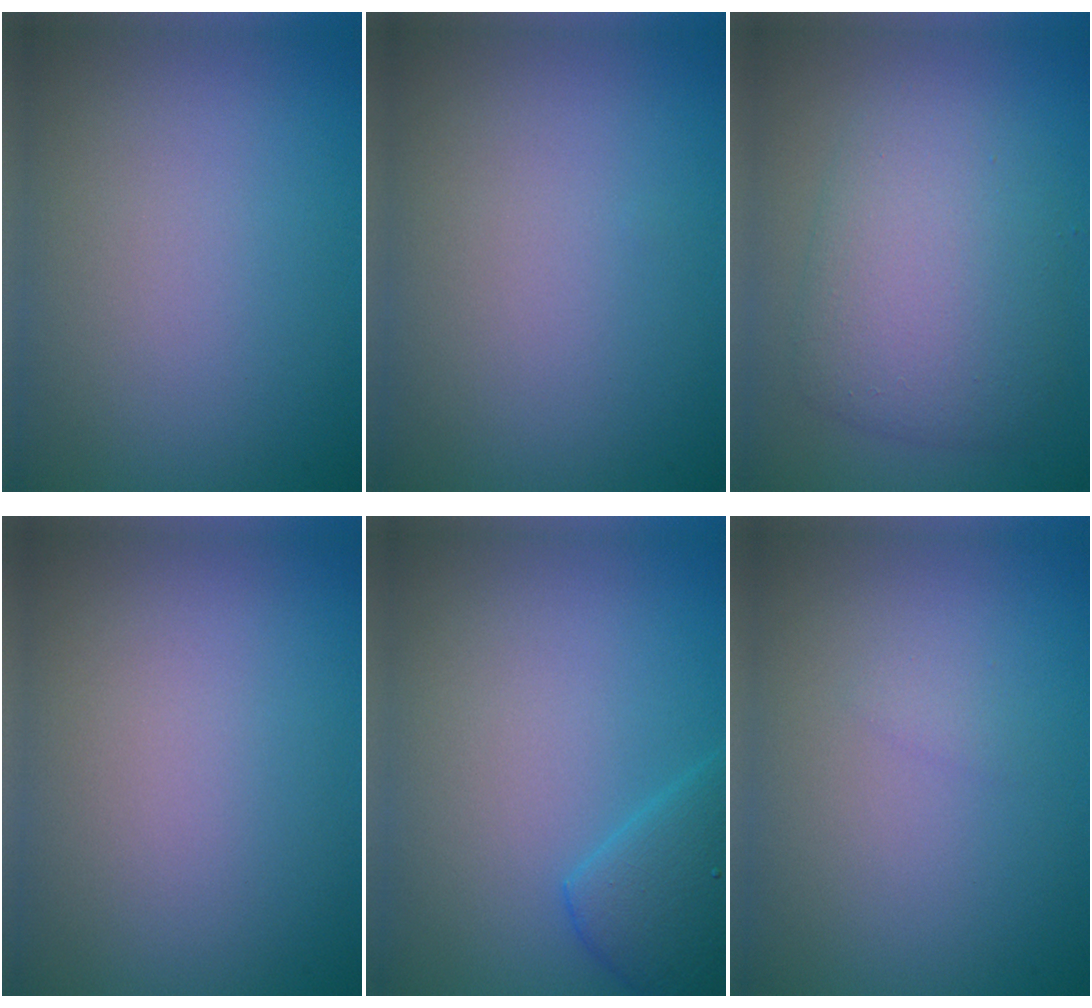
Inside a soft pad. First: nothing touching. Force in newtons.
{"total": 0.0}
{"total": 5.4, "press": 5.4, "slide": 0.0}
{"total": 0.0}
{"total": 3.1, "press": 3.1, "slide": 0.3}
{"total": 0.6, "press": 0.6, "slide": 0.0}